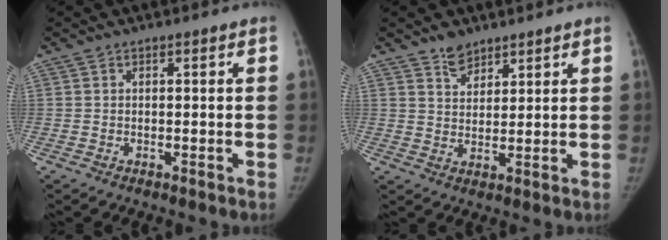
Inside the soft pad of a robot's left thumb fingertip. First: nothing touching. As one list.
[{"total": 4.1, "force": [3.3, 2.2, 1.2], "torque": [0.002, -0.025, 0.061]}]